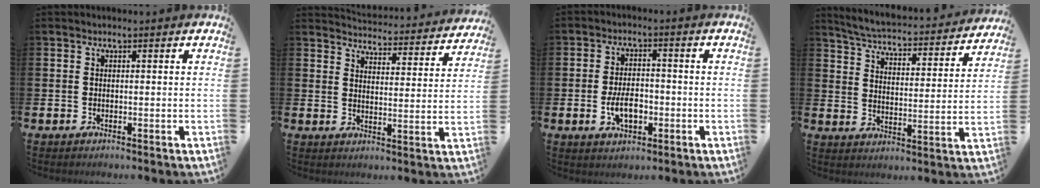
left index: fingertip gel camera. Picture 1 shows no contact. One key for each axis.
{"total": 4.1, "fx": 4.1, "fy": 0.3, "fz": 0.3, "tx": -0.018, "ty": -0.037, "tz": 0.066}
{"total": 4.8, "fx": -1.3, "fy": 2.6, "fz": 3.8, "tx": -0.059, "ty": 0.000, "tz": -0.027}
{"total": 4.9, "fx": 4.7, "fy": 0.5, "fz": 1.1, "tx": -0.045, "ty": -0.041, "tz": 0.074}